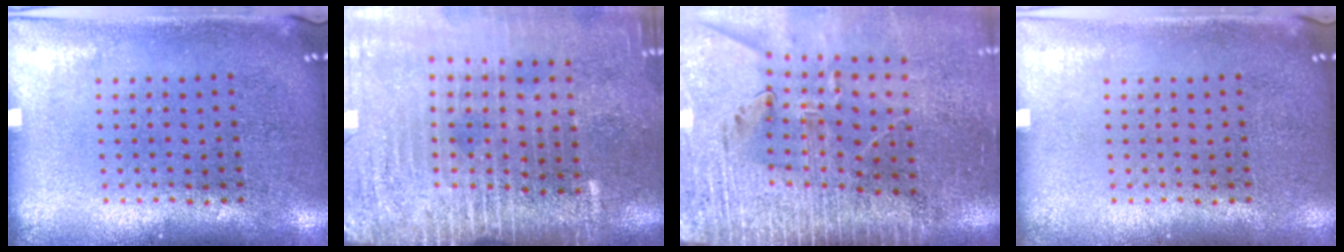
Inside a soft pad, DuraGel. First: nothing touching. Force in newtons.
{"total": 4.0, "press": 3.4, "slide": 2.2}
{"total": 3.7, "press": 3.2, "slide": 1.9}
{"total": 0.0}